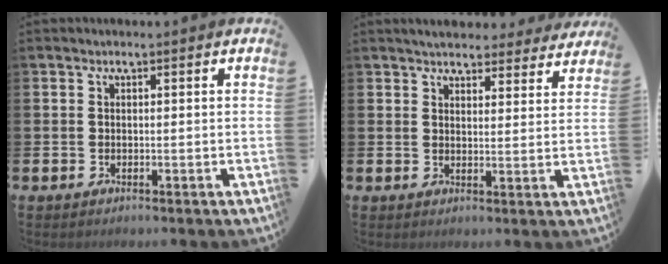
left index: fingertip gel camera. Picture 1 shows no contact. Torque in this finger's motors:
{"motor_torque": [1.12, -1.02, 0.69, 0.11]}